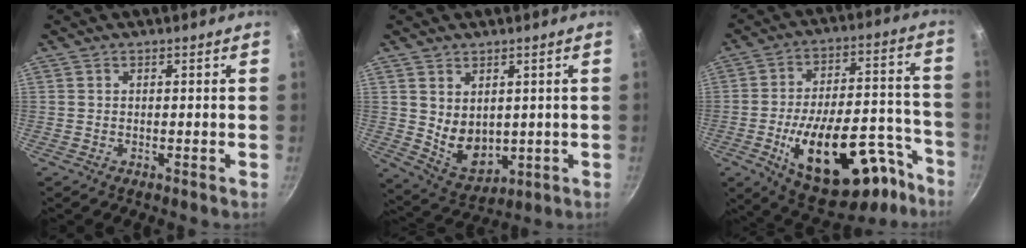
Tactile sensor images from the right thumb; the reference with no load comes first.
{"total": 8.2, "force": [1.4, 5.9, 5.5], "torque": [-0.069, -0.026, 0.047]}
{"total": 26.8, "force": [-13.0, 13.0, 19.5], "torque": [-0.241, 0.072, -0.179]}